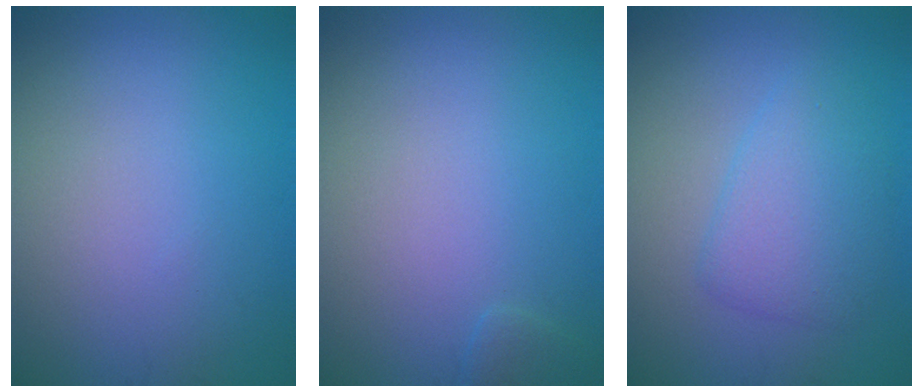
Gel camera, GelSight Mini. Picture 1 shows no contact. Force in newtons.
{"total": 0.7, "press": 0.7, "slide": 0.1}
{"total": 3.5, "press": 3.5, "slide": 0.0}